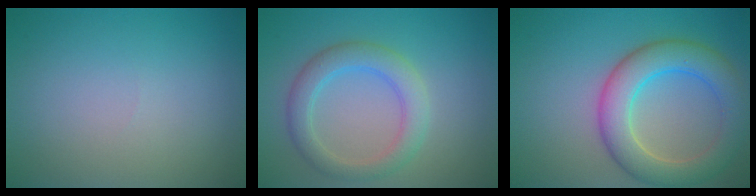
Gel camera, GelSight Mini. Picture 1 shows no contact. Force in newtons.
{"total": 3.8, "press": 3.8, "slide": 0.3}
{"total": 6.6, "press": 6.6, "slide": 0.3}